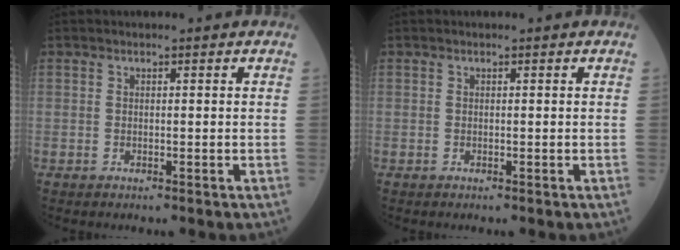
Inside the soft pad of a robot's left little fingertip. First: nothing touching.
{"total": 0.0}